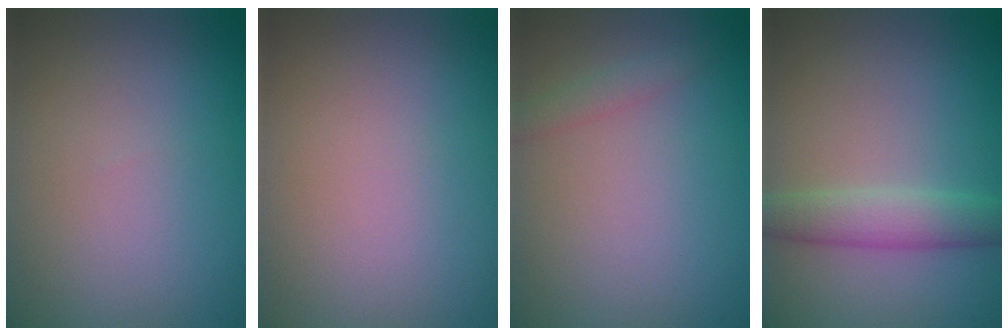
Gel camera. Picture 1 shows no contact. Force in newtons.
{"total": 0.0}
{"total": 1.2, "press": 1.2, "slide": 0.0}
{"total": 3.2, "press": 3.2, "slide": 0.0}